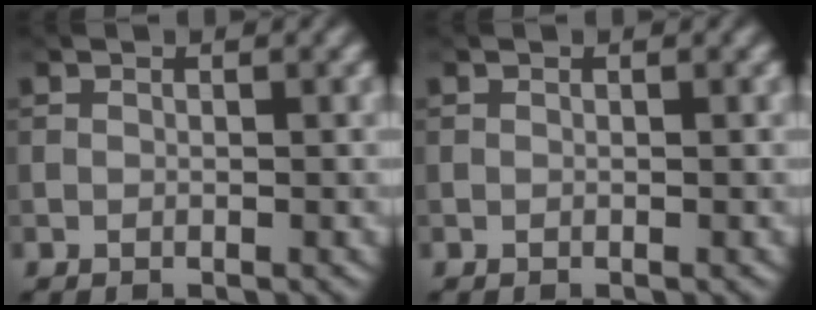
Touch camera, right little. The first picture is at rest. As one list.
[{"total": 0.0}]